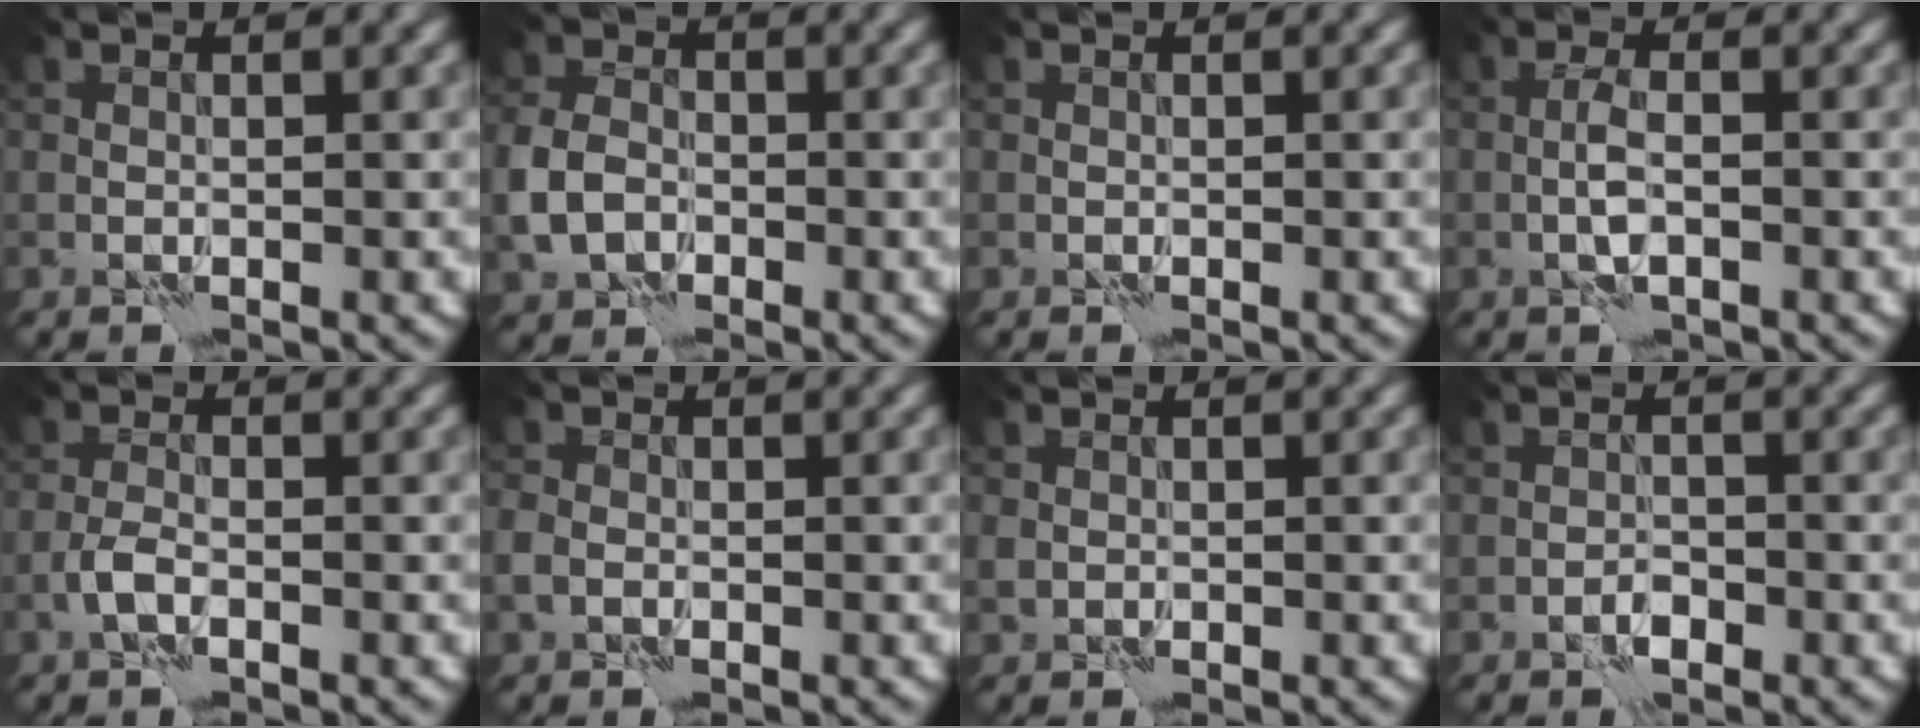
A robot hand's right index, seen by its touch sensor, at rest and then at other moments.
{"total": 4.2, "force": [-1.4, 3.2, 2.3], "torque": [-0.062, 0.000, -0.036]}
{"total": 0.0}
{"total": 2.3, "force": [-0.7, 0.6, 2.1], "torque": [-0.045, 0.003, -0.019]}
{"total": 1.9, "force": [-1.0, 0.7, 1.4], "torque": [-0.032, 0.004, -0.026]}
{"total": 1.6, "force": [-0.7, 1.2, 0.9], "torque": [-0.021, 0.001, -0.021]}
{"total": 0.9, "force": [-0.2, 0.8, 0.3], "torque": [-0.006, -0.003, -0.007]}
{"total": 1.2, "force": [-0.8, 0.5, 0.7], "torque": [-0.008, 0.005, -0.019]}